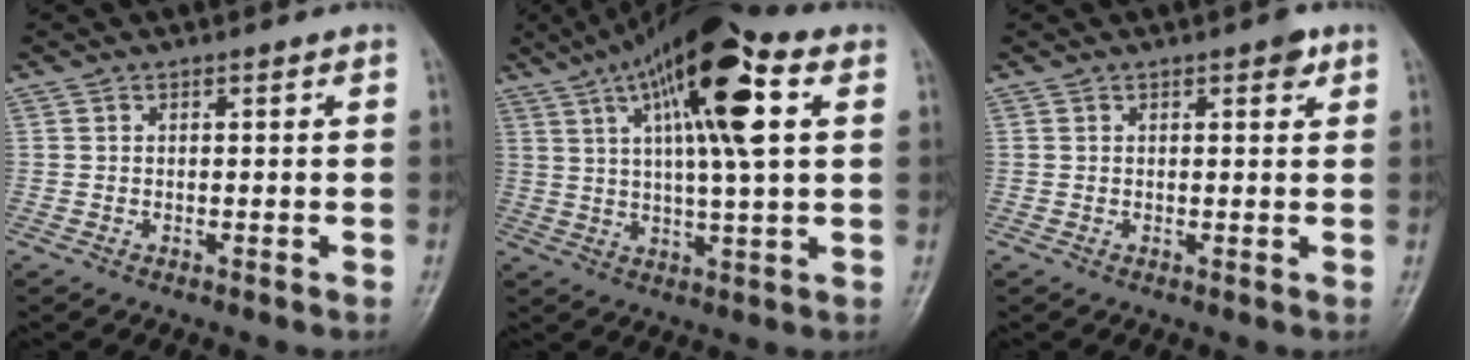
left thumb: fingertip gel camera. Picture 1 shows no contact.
{"total": 17.9, "force": [6.3, 4.3, 16.2], "torque": [-0.273, 0.007, 0.096]}
{"total": 2.1, "force": [1.2, 0.8, 1.5], "torque": [-0.014, -0.003, 0.012]}